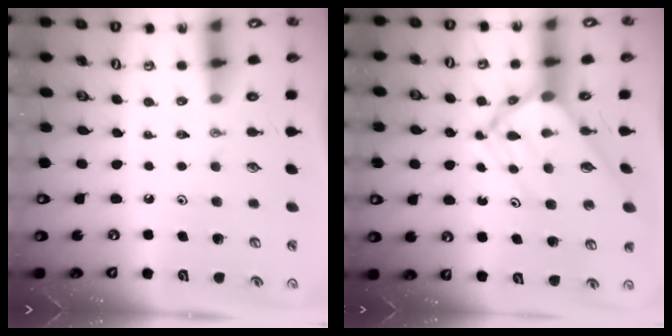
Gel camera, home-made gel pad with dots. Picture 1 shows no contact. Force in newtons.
{"total": 10.4, "press": 10.4, "slide": 1.1}